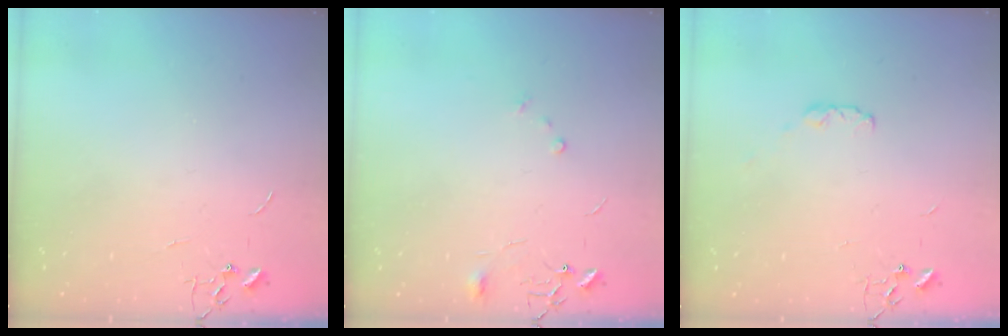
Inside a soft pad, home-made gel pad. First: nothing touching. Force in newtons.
{"total": 6.3, "press": 6.3, "slide": 0.6}
{"total": 3.6, "press": 3.6, "slide": 0.5}